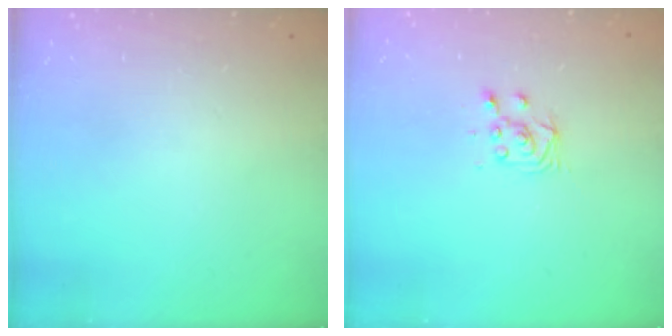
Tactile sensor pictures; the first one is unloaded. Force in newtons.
{"total": 6.1, "press": 6.1, "slide": 0.5}